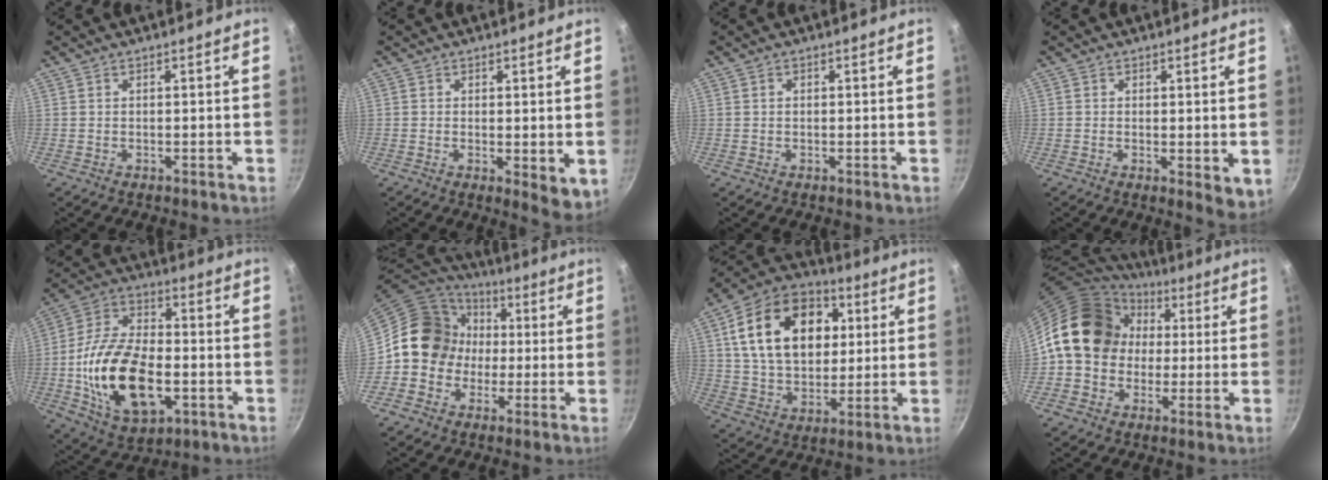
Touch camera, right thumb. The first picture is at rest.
{"total": 5.5, "force": [0.0, 2.4, 5.0], "torque": [-0.069, -0.019, 0.001]}
{"total": 0.9, "force": [0.2, 0.7, 0.5], "torque": [-0.007, 0.005, 0.003]}
{"total": 4.5, "force": [0.3, 2.0, 4.0], "torque": [-0.054, -0.013, 0.004]}
{"total": 21.3, "force": [-4.2, 12.1, 17.0], "torque": [-0.305, 0.026, -0.072]}
{"total": 13.9, "force": [-0.2, 12.5, 6.1], "torque": [-0.055, 0.034, -0.021]}
{"total": 22.4, "force": [5.4, 15.5, 15.3], "torque": [-0.232, 0.008, 0.085]}
{"total": 16.6, "force": [2.3, 13.8, 8.9], "torque": [-0.115, 0.037, 0.027]}